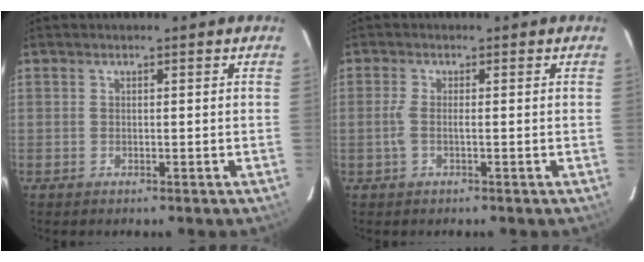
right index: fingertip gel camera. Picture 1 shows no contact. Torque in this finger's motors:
{"motor_torque": [0.32, 0.09, 0.19, 0.06]}